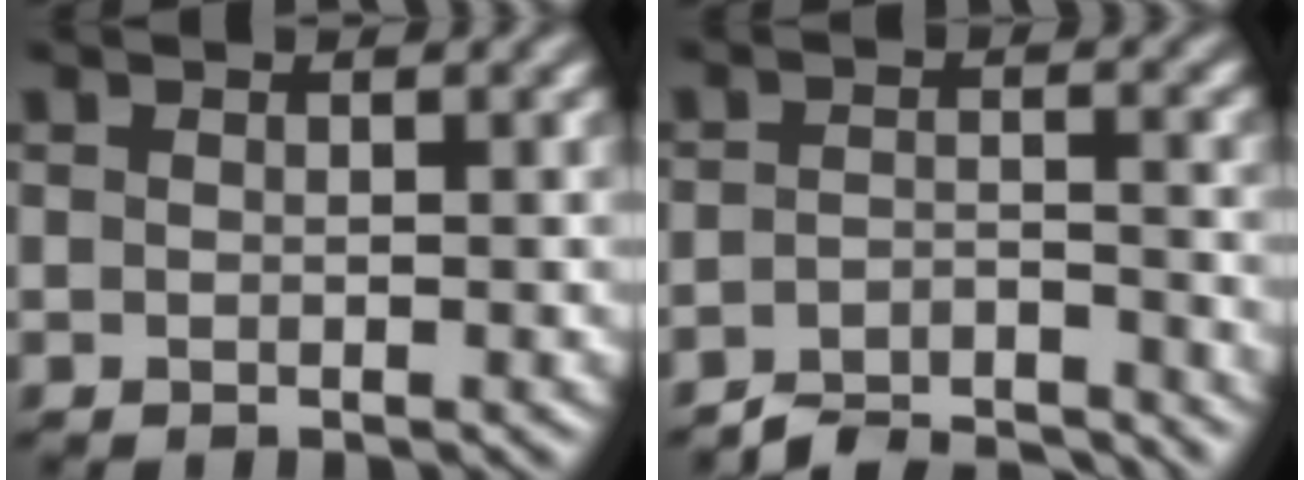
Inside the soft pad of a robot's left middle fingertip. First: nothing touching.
{"total": 5.5, "force": [-5.2, 0.9, 1.5], "torque": [-0.026, -0.003, -0.089]}